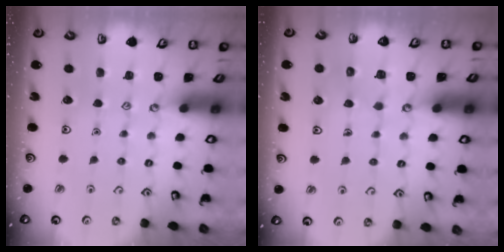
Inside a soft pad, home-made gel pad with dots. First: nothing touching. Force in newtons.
{"total": 4.0, "press": 4.0, "slide": 0.4}